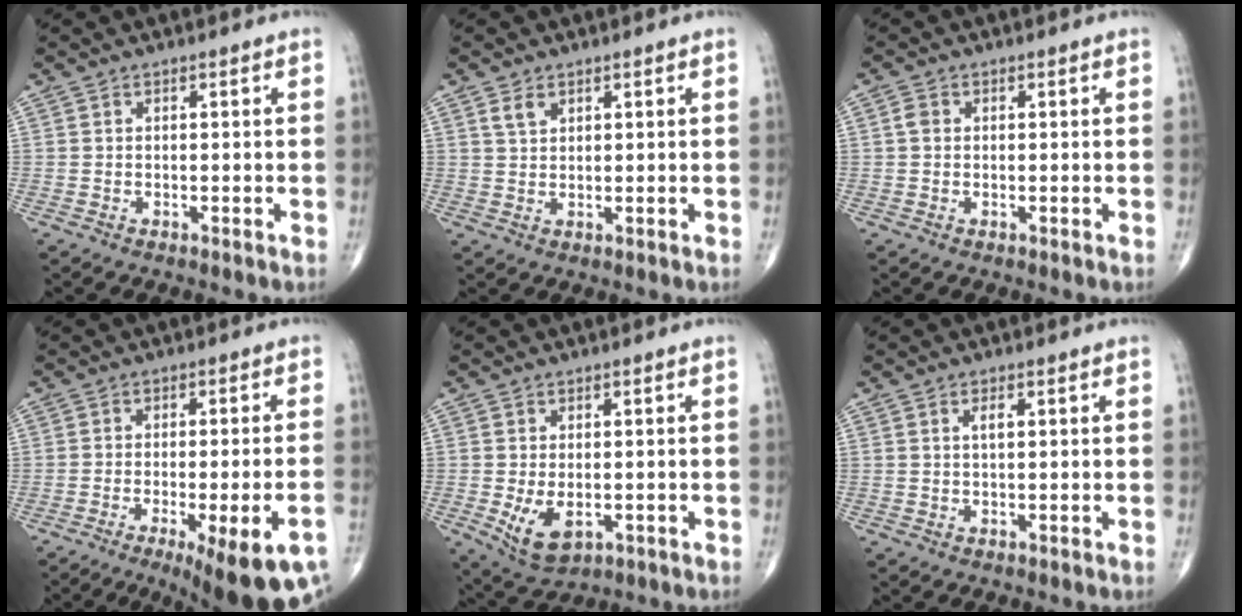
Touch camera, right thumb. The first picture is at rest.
{"total": 2.7, "force": [1.5, 1.6, 1.5], "torque": [-0.023, -0.005, 0.033]}
{"total": 1.7, "force": [0.2, 1.4, 0.9], "torque": [-0.017, 0.004, 0.002]}
{"total": 17.4, "force": [-9.2, 4.2, 14.1], "torque": [-0.154, 0.017, -0.123]}
{"total": 6.7, "force": [-1.4, 4.0, 5.2], "torque": [-0.085, -0.010, -0.010]}
{"total": 1.7, "force": [0.5, 0.7, 1.5], "torque": [-0.026, 0.001, 0.008]}